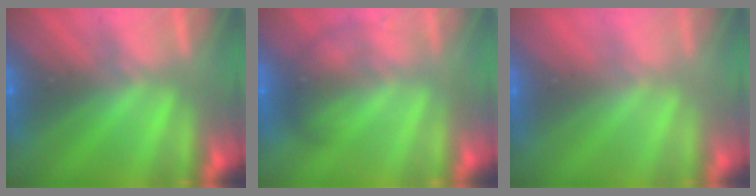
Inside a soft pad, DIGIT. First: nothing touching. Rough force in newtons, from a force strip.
{"total": 2.0}
{"total": 2.5}